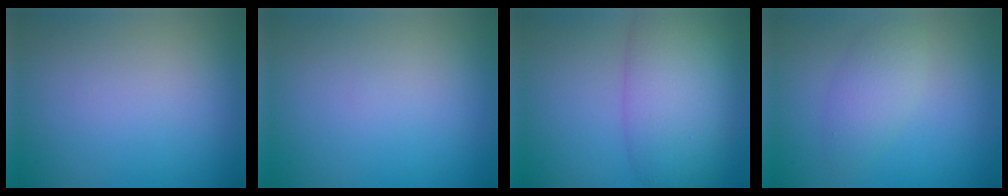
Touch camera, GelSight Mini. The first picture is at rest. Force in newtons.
{"total": 0.0}
{"total": 7.8, "press": 7.7, "slide": 0.5}
{"total": 2.7, "press": 2.7, "slide": 0.2}